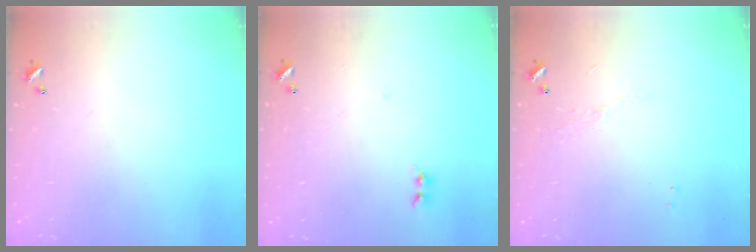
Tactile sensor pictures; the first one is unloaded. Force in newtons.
{"total": 1.5, "press": 1.4, "slide": 0.6}
{"total": 4.3, "press": 4.3, "slide": 0.5}